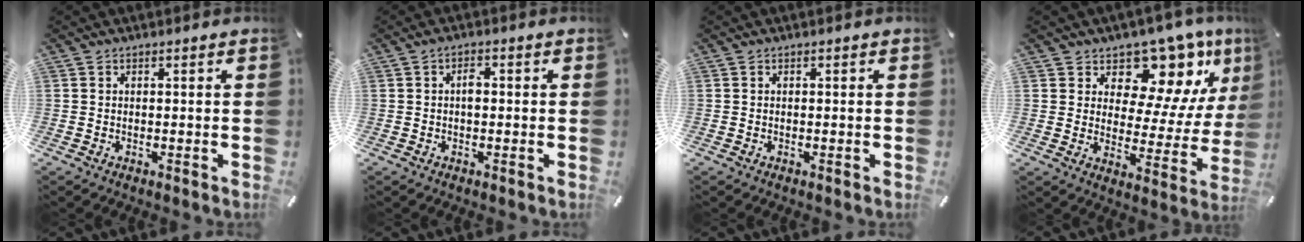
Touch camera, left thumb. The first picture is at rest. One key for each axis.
{"total": 2.6, "fx": 0.0, "fy": 1.4, "fz": 2.2, "tx": -0.035, "ty": 0.003, "tz": -0.004}
{"total": 0.0}
{"total": 12.4, "fx": 9.4, "fy": 6.8, "fz": 4.2, "tx": -0.055, "ty": -0.103, "tz": 0.162}